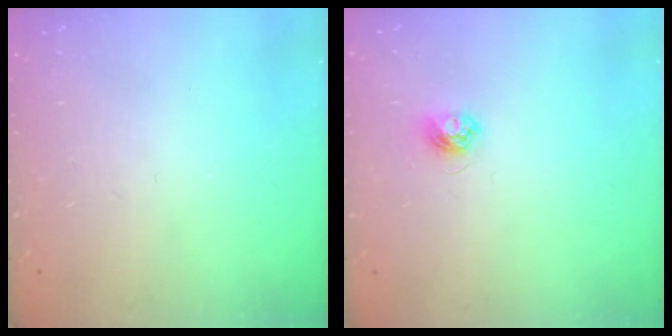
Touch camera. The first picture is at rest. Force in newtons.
{"total": 4.0, "press": 4.0, "slide": 0.4}